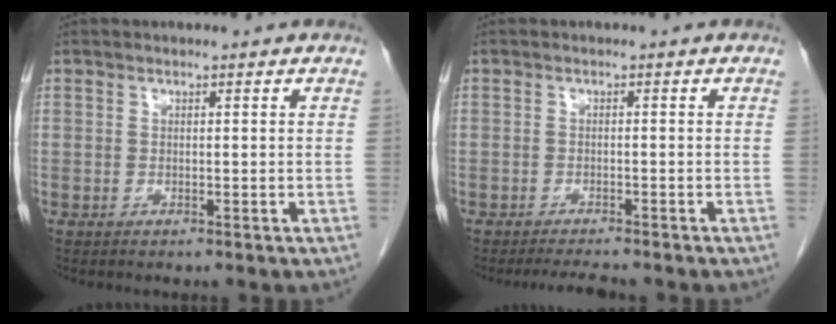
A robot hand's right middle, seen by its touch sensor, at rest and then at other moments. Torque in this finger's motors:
{"motor_torque": [0.01, 0.00, 0.00, 0.02]}